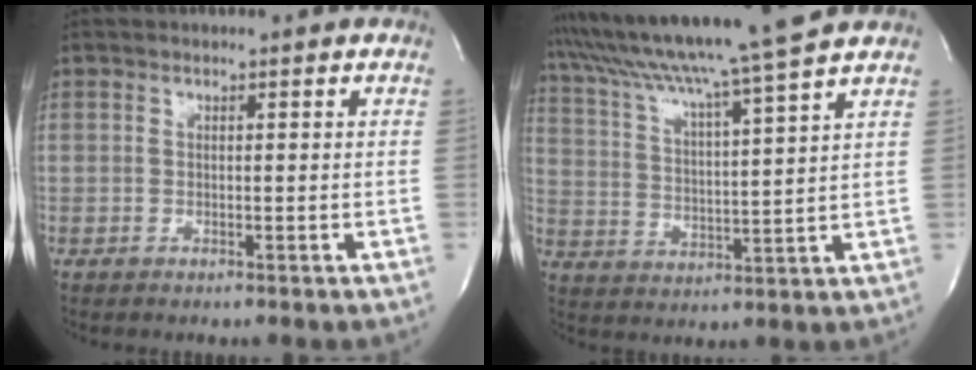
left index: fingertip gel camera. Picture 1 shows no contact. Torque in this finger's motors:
{"motor_torque": [1.09, -1.05, 0.46, 0.21]}